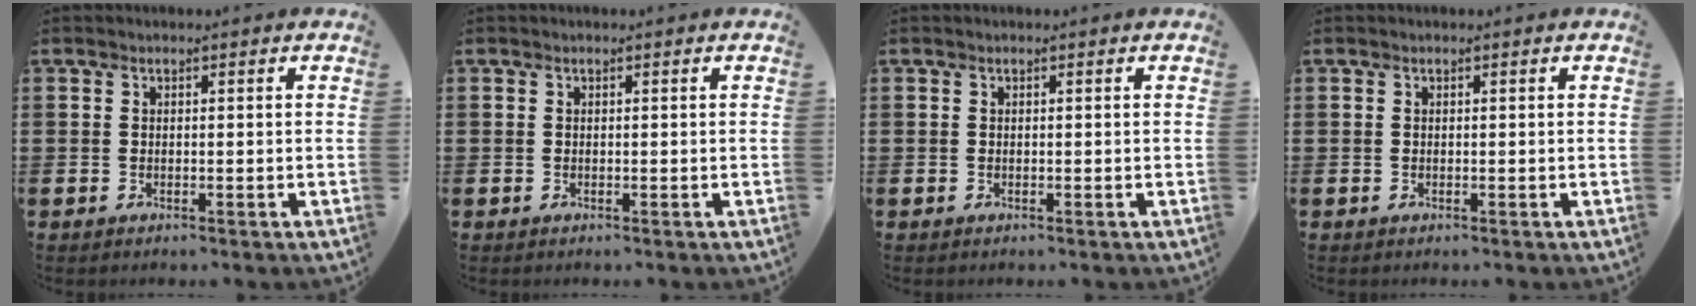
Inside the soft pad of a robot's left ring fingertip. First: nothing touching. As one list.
[{"total": 0.0}, {"total": 0.0}, {"total": 0.0}]